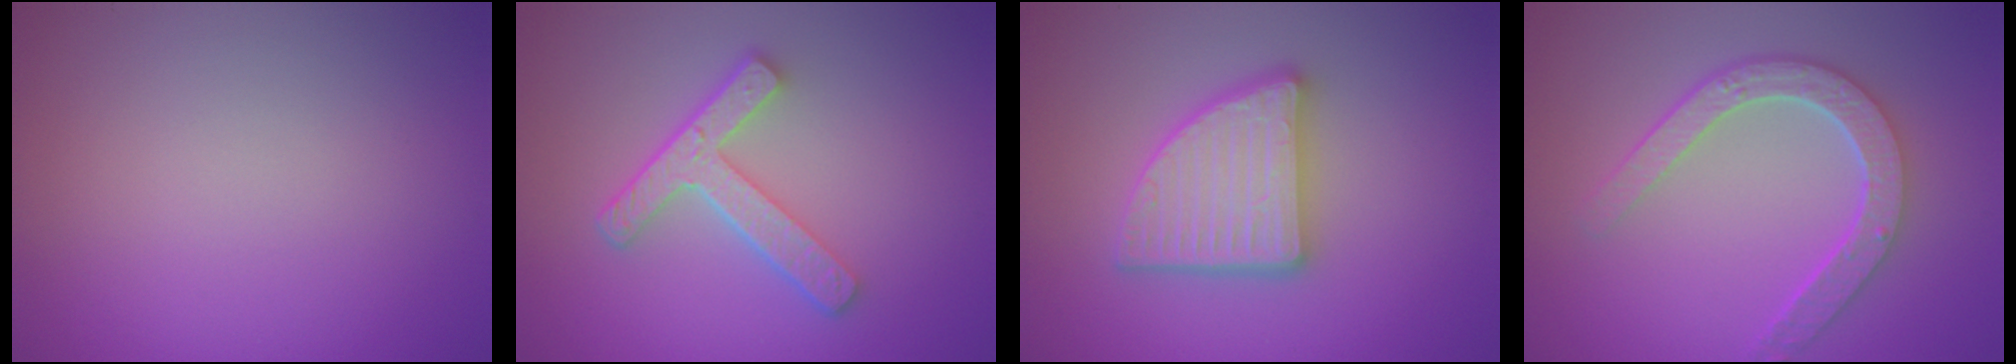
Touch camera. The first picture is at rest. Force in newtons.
{"total": 4.3, "press": 3.3, "slide": 2.7}
{"total": 4.8, "press": 4.7, "slide": 0.8}
{"total": 4.6, "press": 3.7, "slide": 2.8}